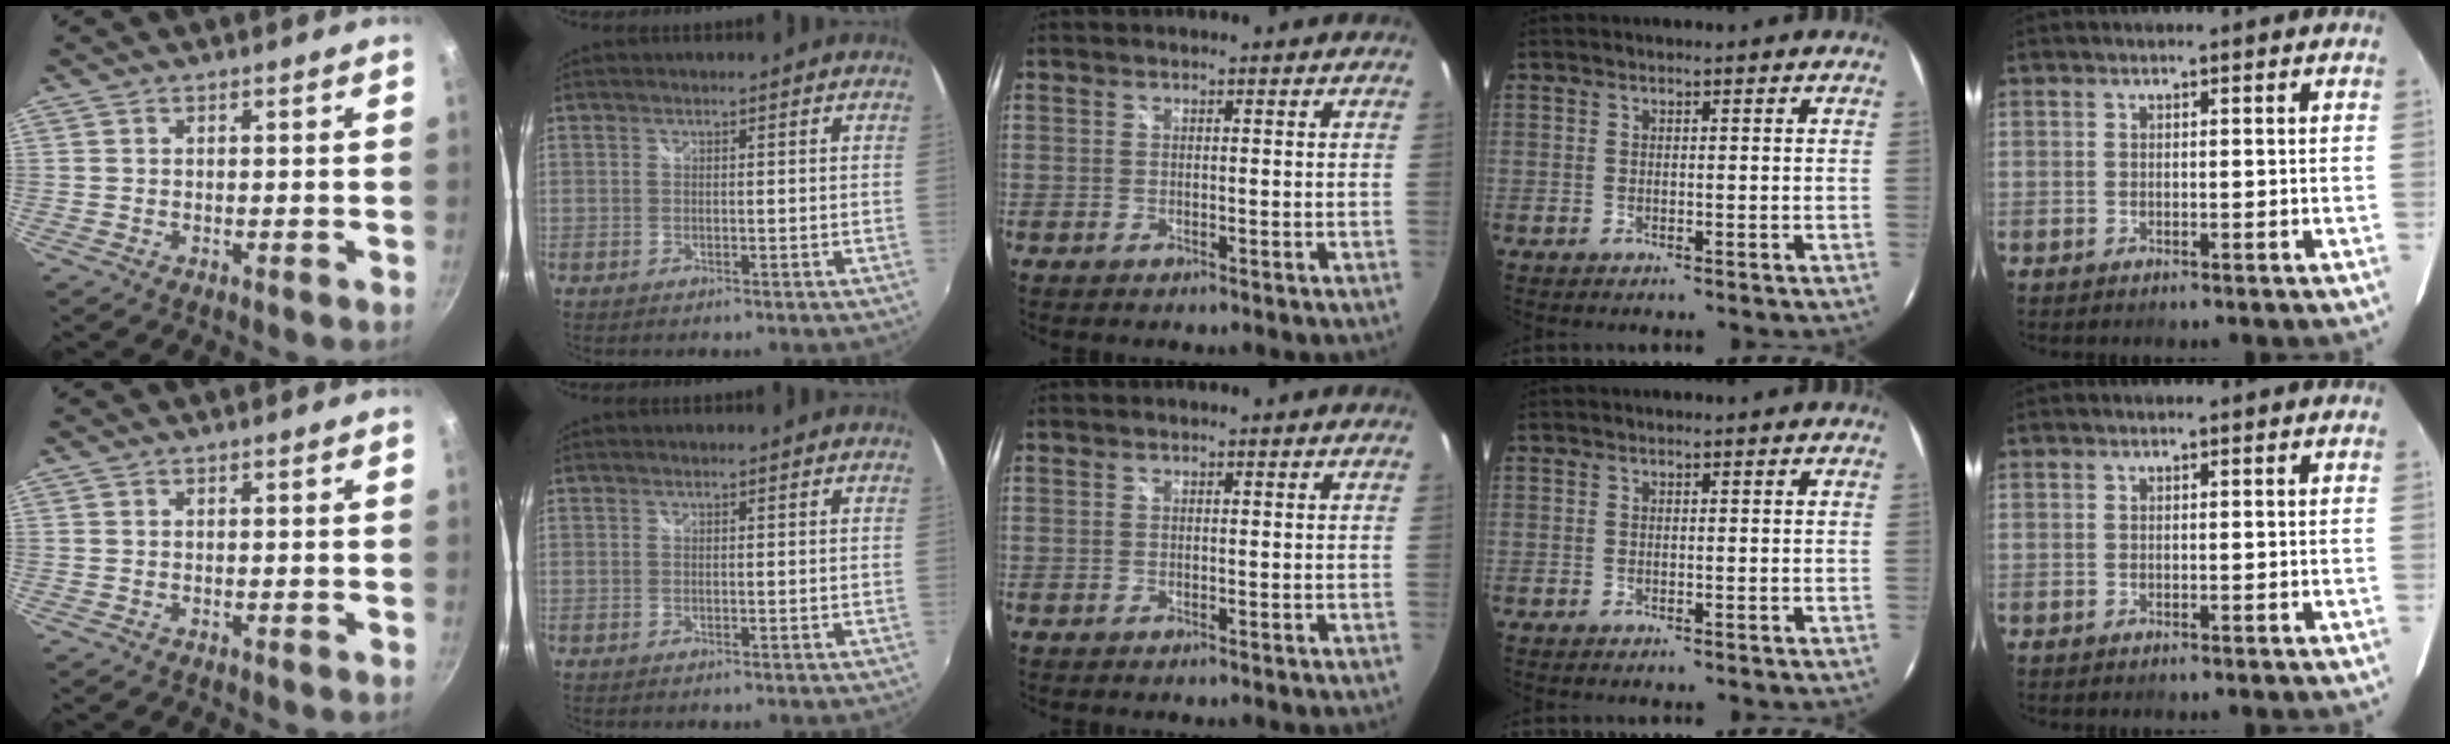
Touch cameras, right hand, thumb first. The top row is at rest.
{}